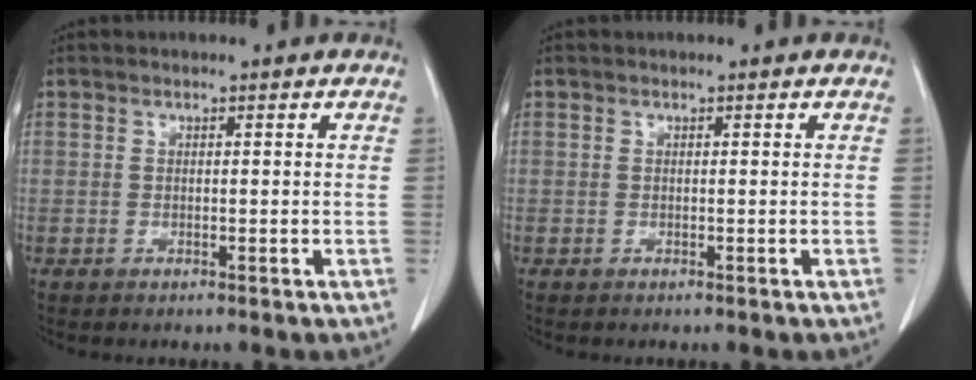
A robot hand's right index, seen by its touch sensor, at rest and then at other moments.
{"total": 0.0}